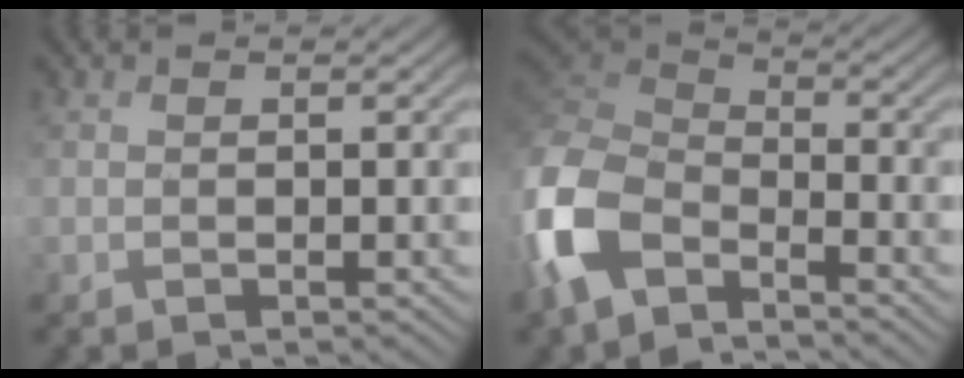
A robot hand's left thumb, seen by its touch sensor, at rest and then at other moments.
{"total": 10.8, "force": [-6.0, 5.8, 6.9], "torque": [-0.181, -0.013, -0.138]}